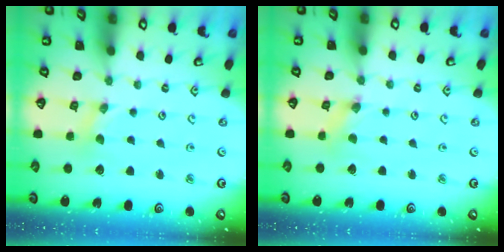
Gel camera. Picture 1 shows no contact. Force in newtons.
{"total": 1.5, "press": 1.5, "slide": 0.2}